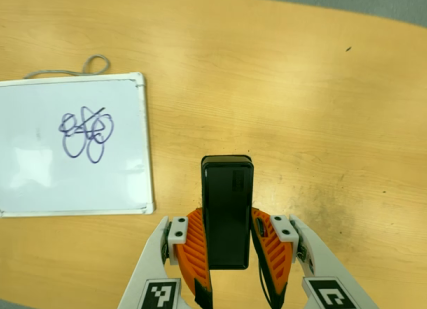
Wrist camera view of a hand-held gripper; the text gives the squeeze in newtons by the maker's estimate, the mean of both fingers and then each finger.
{"total": 4.3, "left": 3.1, "right": 5.6}